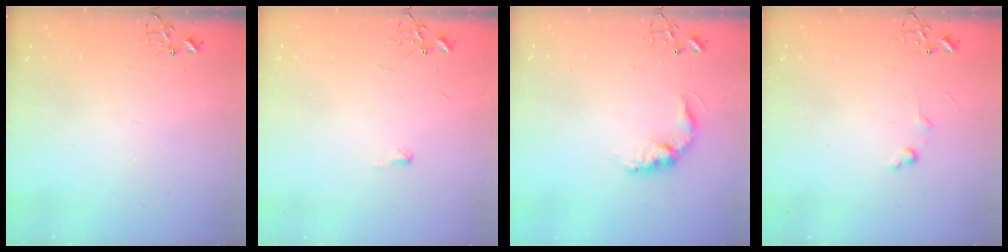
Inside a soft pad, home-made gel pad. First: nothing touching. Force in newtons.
{"total": 3.5, "press": 3.5, "slide": 0.5}
{"total": 11.4, "press": 11.4, "slide": 0.6}
{"total": 4.2, "press": 4.2, "slide": 0.5}